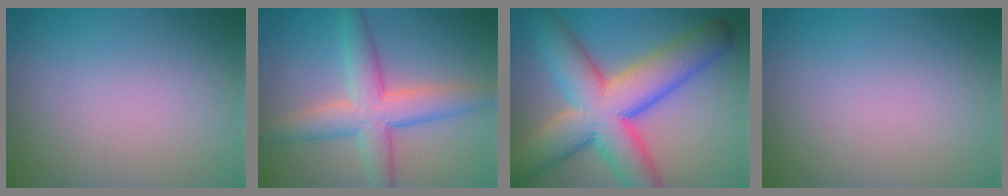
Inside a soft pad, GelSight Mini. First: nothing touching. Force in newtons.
{"total": 5.9, "press": 5.9, "slide": 0.2}
{"total": 12.6, "press": 12.6, "slide": 0.4}
{"total": 0.0}